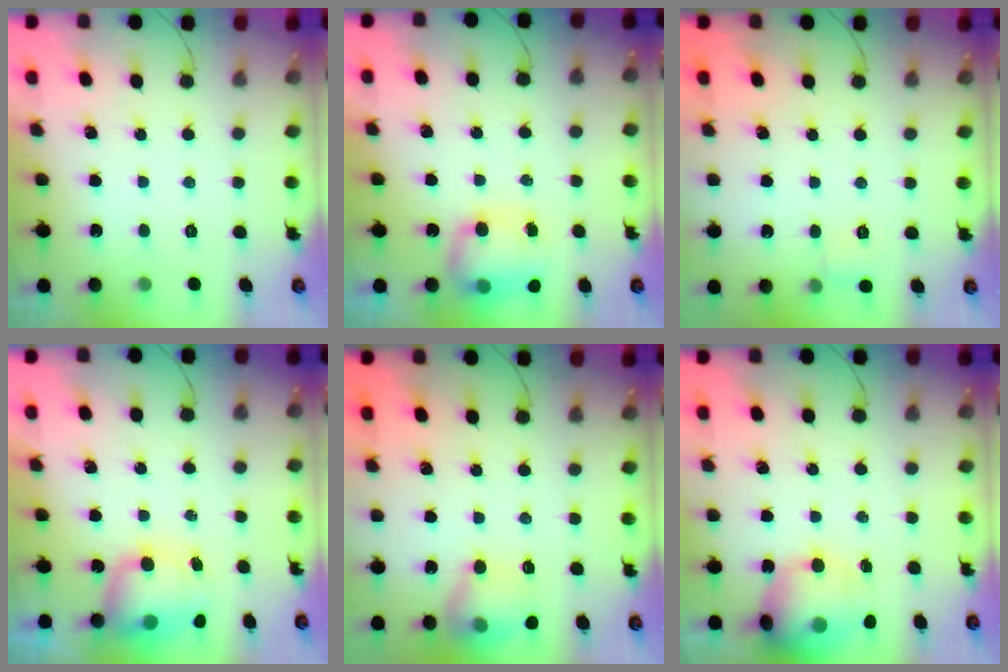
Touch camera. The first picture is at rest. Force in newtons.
{"total": 7.9, "press": 7.8, "slide": 0.6}
{"total": 6.2, "press": 5.9, "slide": 1.9}
{"total": 7.9, "press": 7.8, "slide": 1.4}
{"total": 13.3, "press": 13.2, "slide": 1.0}
{"total": 17.0, "press": 16.7, "slide": 3.2}